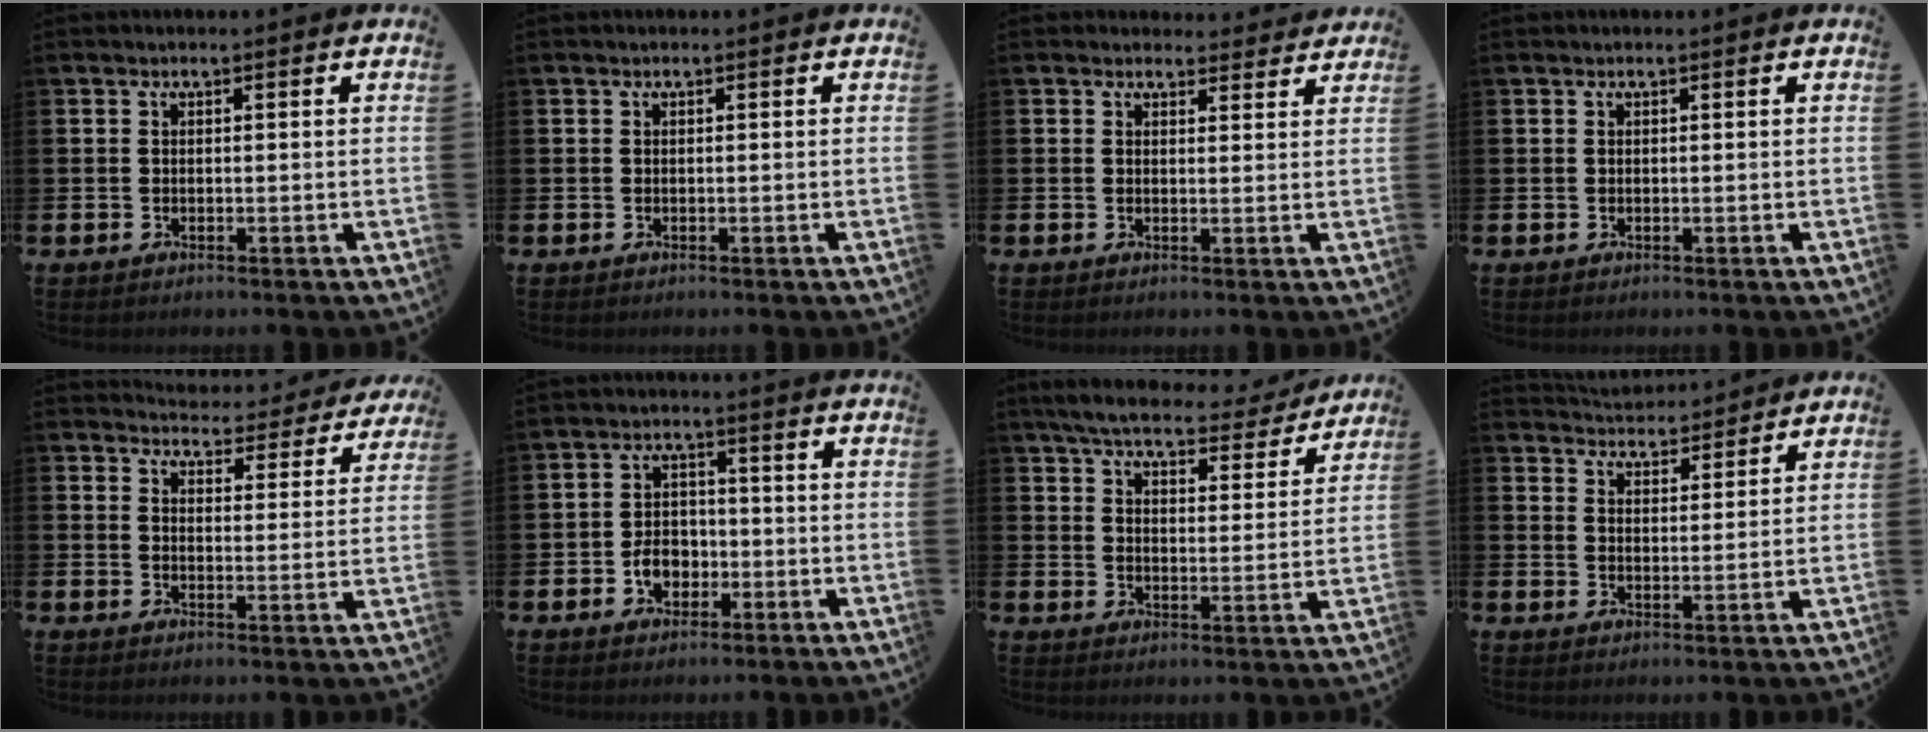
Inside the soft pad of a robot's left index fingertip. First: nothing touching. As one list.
[{"total": 0.0}, {"total": 2.3, "force": [2.1, 0.7, -0.1], "torque": [0.005, -0.009, 0.037]}, {"total": 0.0}, {"total": 4.2, "force": [4.1, 0.9, 0.0], "torque": [-0.005, -0.038, 0.067]}, {"total": 4.1, "force": [-1.6, 3.1, 2.1], "torque": [-0.028, 0.001, -0.036]}, {"total": 6.2, "force": [5.7, 1.3, 1.9], "torque": [-0.060, -0.033, 0.096]}, {"total": 4.4, "force": [4.3, 0.6, -0.4], "torque": [-0.003, -0.030, 0.077]}]